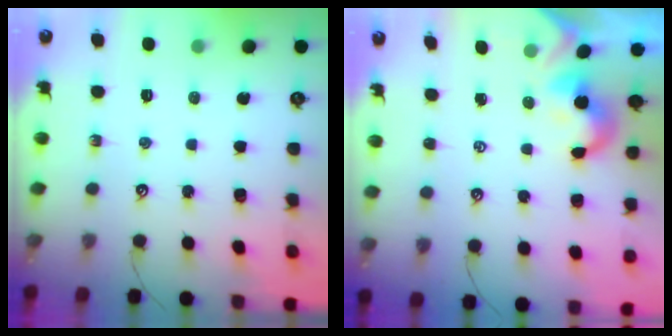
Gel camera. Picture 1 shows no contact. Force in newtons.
{"total": 2.1, "press": 2.1, "slide": 0.4}